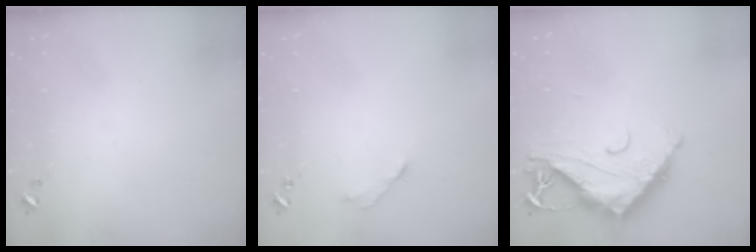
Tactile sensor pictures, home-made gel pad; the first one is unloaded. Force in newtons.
{"total": 2.8, "press": 2.8, "slide": 0.4}
{"total": 15.1, "press": 15.1, "slide": 1.2}